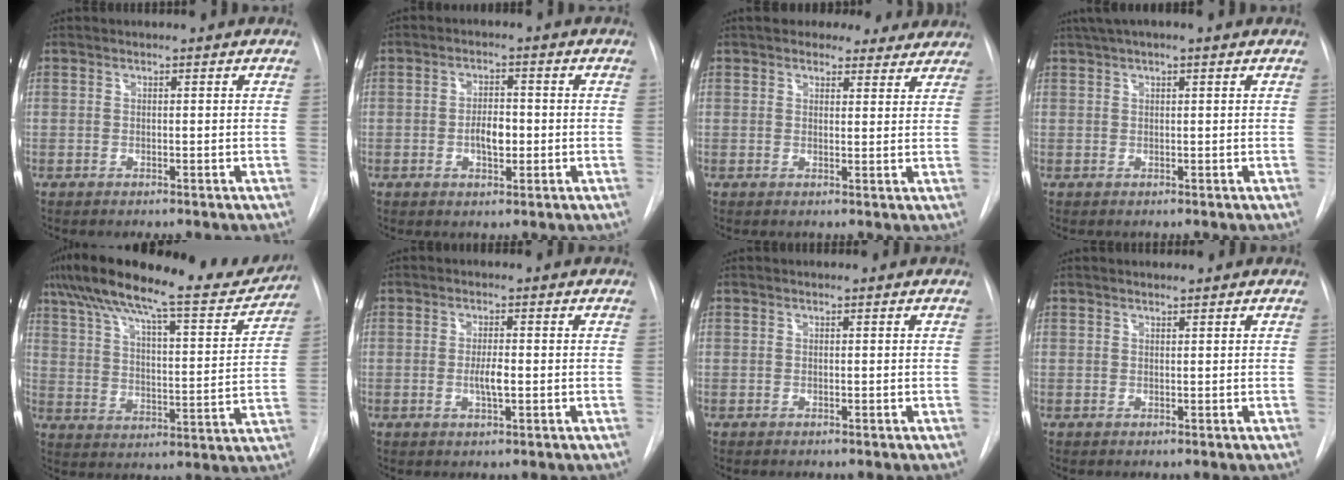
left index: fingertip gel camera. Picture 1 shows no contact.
{"total": 3.9, "force": [-0.7, 1.8, 3.4], "torque": [-0.056, 0.003, -0.010]}
{"total": 10.4, "force": [9.1, 4.3, 2.3], "torque": [0.000, 0.017, 0.100]}
{"total": 4.7, "force": [3.3, 0.5, 3.4], "torque": [-0.060, 0.036, 0.055]}
{"total": 22.1, "force": [18.7, 3.4, 11.1], "torque": [-0.184, 0.010, 0.269]}
{"total": 2.7, "force": [-0.4, 0.5, 2.7], "torque": [-0.052, -0.002, -0.006]}
{"total": 0.0}
{"total": 1.0, "force": [0.9, 0.0, 0.2], "torque": [-0.006, 0.009, 0.019]}